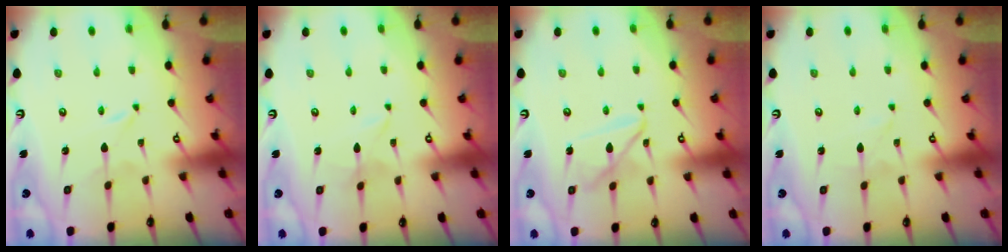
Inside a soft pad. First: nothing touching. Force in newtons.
{"total": 1.3, "press": 1.3, "slide": 0.1}
{"total": 9.2, "press": 9.2, "slide": 0.7}
{"total": 1.6, "press": 1.6, "slide": 0.2}